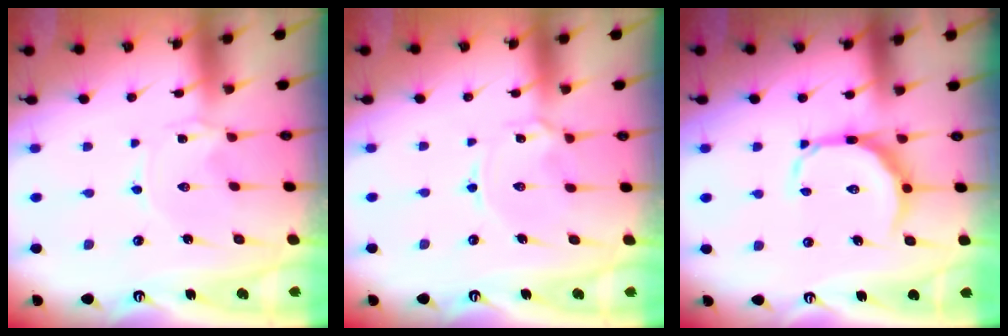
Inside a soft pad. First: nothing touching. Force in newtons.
{"total": 2.6, "press": 2.6, "slide": 0.4}
{"total": 10.4, "press": 10.4, "slide": 0.2}